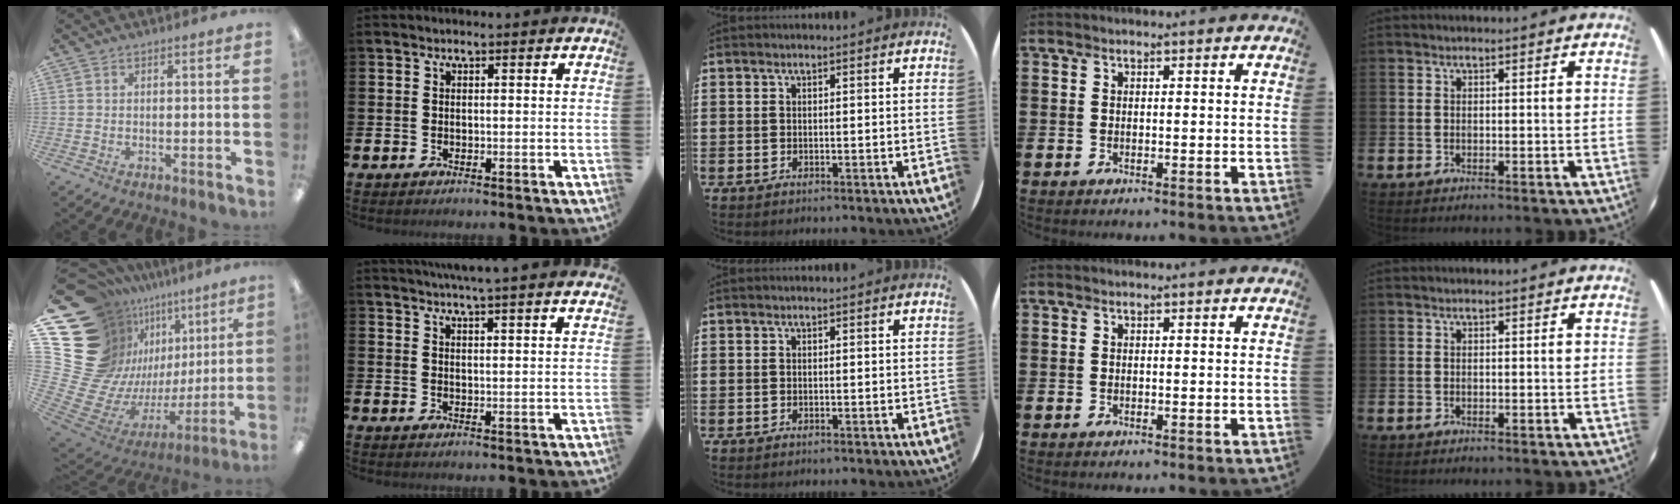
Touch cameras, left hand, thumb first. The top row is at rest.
{"thumb": {"total": 23.0, "force": [8.2, 17.1, 13.1], "torque": [-0.241, -0.135, 0.217]}, "index": {"total": 4.6, "force": [4.4, -1.1, 0.6], "torque": [-0.021, -0.022, 0.078]}}